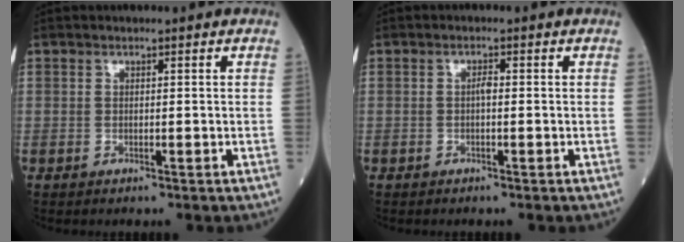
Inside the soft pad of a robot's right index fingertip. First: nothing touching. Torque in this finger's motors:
{"motor_torque": [0.38, -0.12, 0.22, 0.06]}